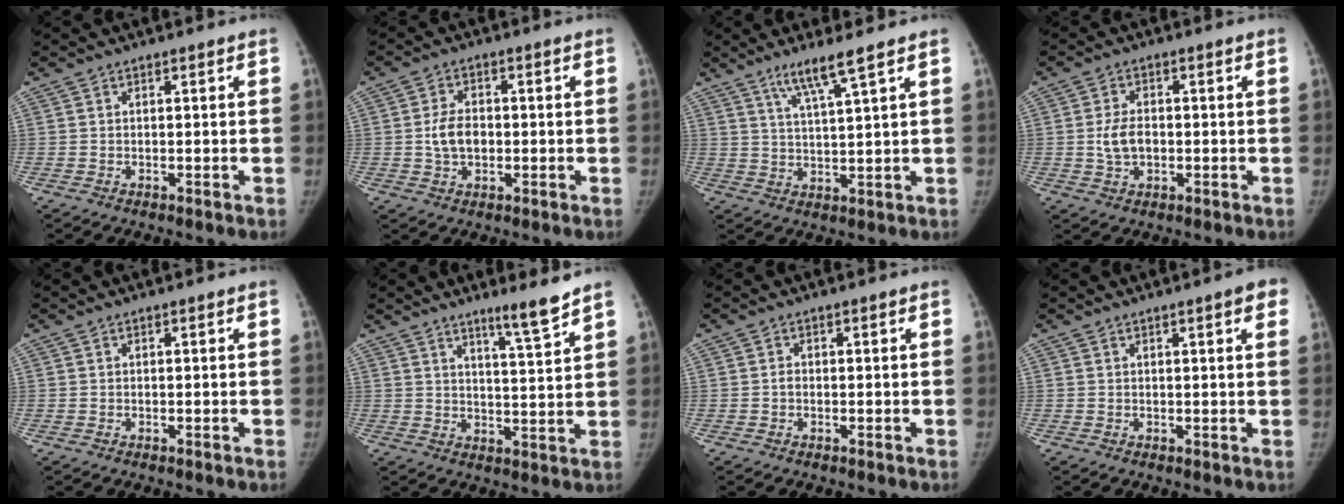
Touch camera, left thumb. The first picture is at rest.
{"total": 5.5, "force": [-0.3, 3.7, 4.1], "torque": [-0.070, 0.009, -0.006]}
{"total": 6.6, "force": [4.4, -0.4, 4.9], "torque": [-0.095, -0.029, 0.087]}
{"total": 4.8, "force": [-0.4, 3.1, 3.7], "torque": [-0.069, 0.008, -0.005]}
{"total": 0.0}
{"total": 6.6, "force": [5.2, -0.5, 4.1], "torque": [-0.063, -0.049, 0.086]}
{"total": 0.8, "force": [-0.1, 0.4, 0.6], "torque": [-0.009, 0.004, -0.001]}
{"total": 3.9, "force": [2.0, 0.5, 3.3], "torque": [-0.033, -0.002, 0.022]}